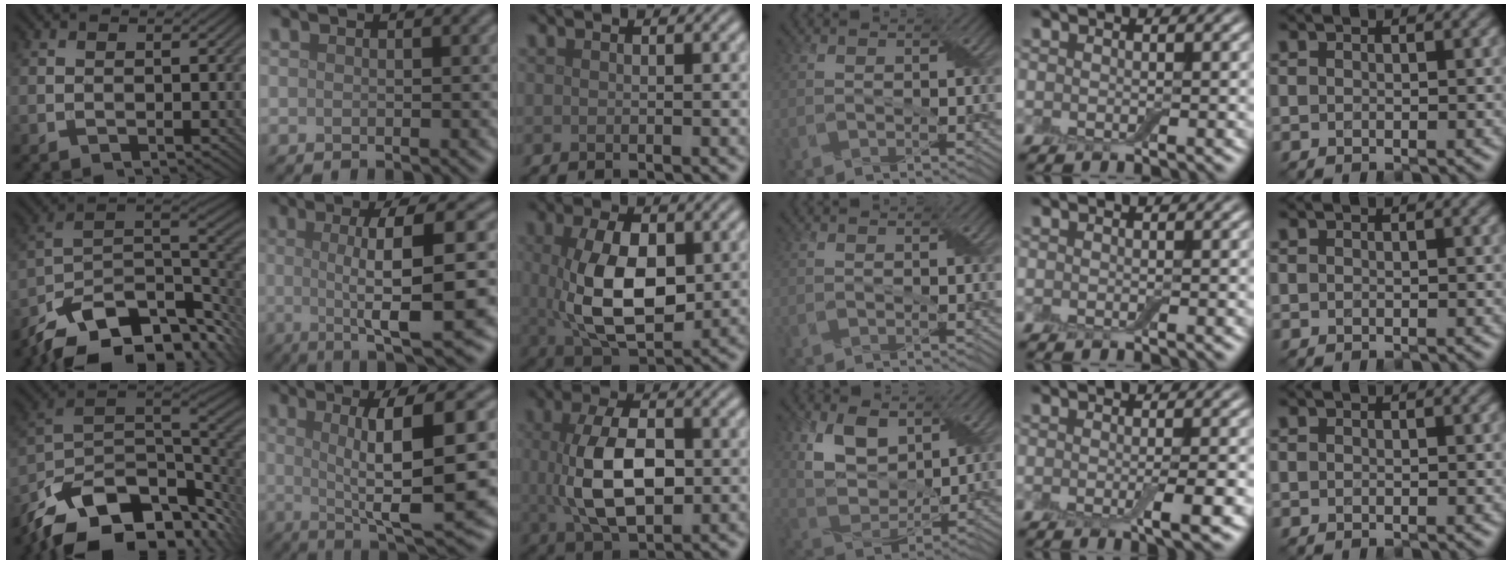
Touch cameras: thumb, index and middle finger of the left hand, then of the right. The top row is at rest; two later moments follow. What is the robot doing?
{"motion": "wrap", "object": "adhesive wrap"}